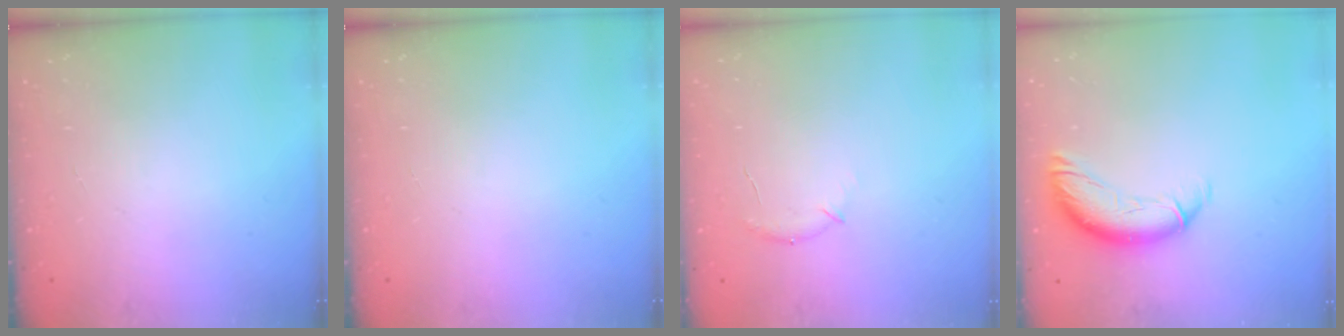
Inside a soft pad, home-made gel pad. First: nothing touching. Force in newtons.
{"total": 0.0}
{"total": 6.9, "press": 6.7, "slide": 1.8}
{"total": 12.6, "press": 12.4, "slide": 1.8}